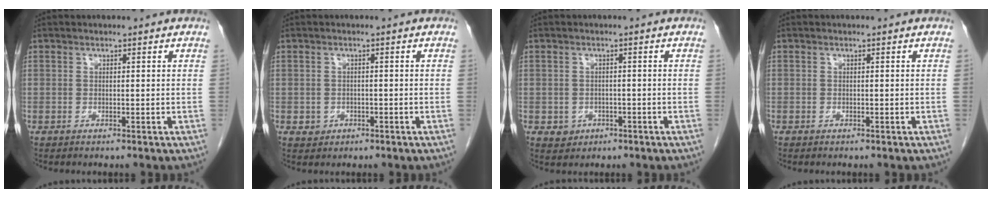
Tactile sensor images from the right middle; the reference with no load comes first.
{"total": 1.7, "force": [-0.6, 1.5, 0.4], "torque": [-0.008, 0.004, -0.003]}
{"total": 2.5, "force": [-1.0, 2.2, 0.6], "torque": [-0.011, 0.005, -0.005]}
{"total": 0.0}